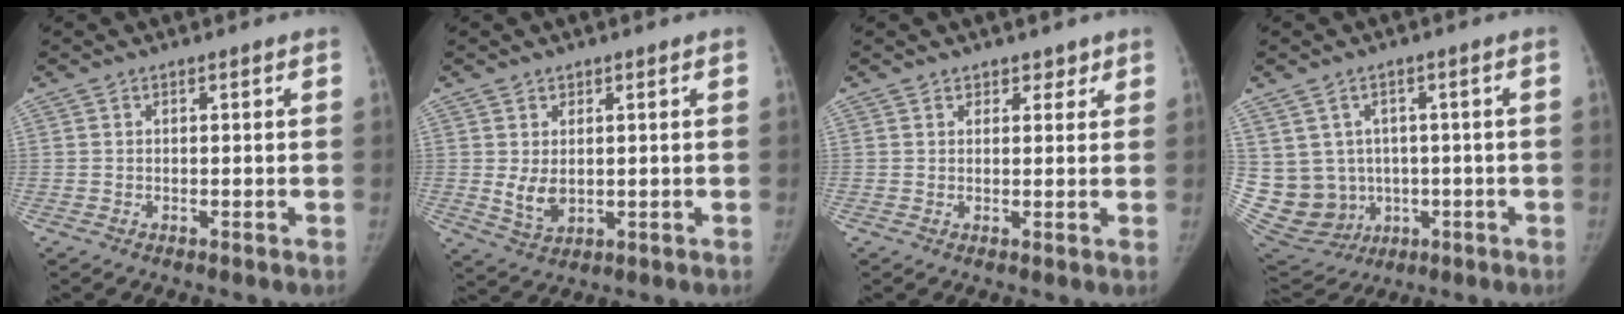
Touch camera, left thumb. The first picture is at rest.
{"total": 4.3, "force": [0.7, 2.9, 3.0], "torque": [-0.051, -0.016, 0.026]}
{"total": 2.4, "force": [1.9, 1.4, 0.4], "torque": [0.017, -0.009, 0.024]}
{"total": 16.3, "force": [-0.4, 14.9, 6.4], "torque": [-0.143, 0.022, 0.029]}